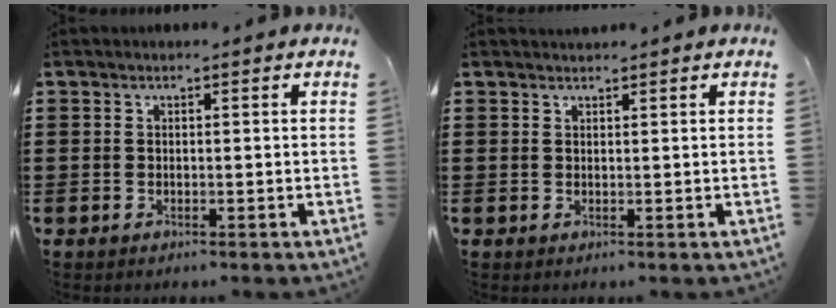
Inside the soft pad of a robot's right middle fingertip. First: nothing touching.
{"total": 0.0}